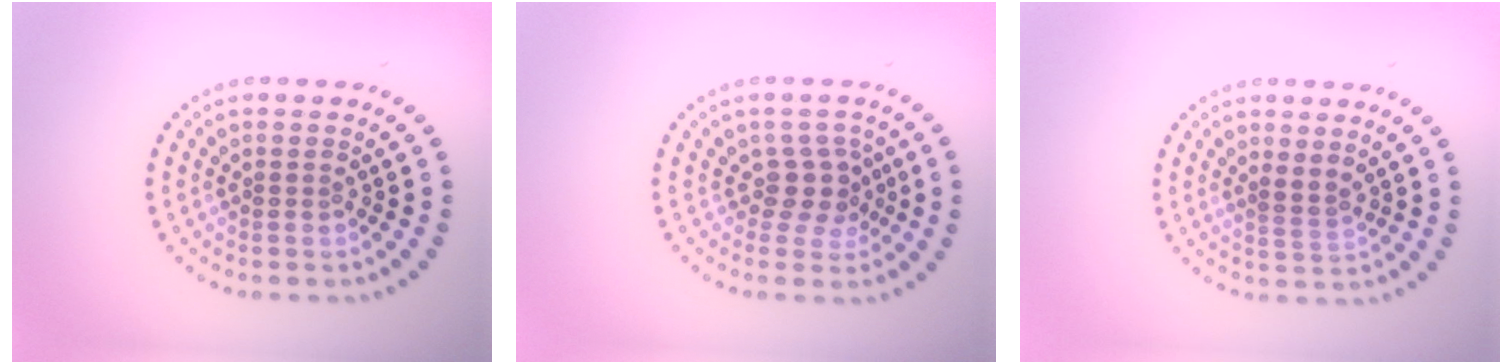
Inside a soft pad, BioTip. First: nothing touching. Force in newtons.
{"total": 2.7, "press": 2.1, "slide": 1.7}
{"total": 1.5, "press": 1.2, "slide": 1.0}